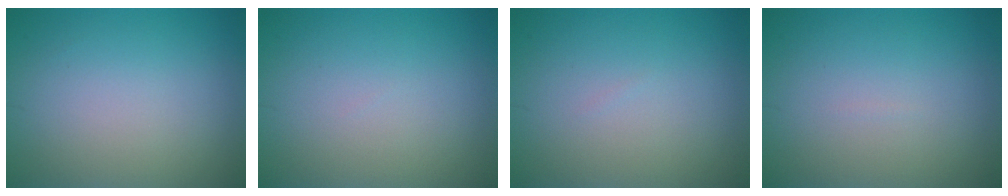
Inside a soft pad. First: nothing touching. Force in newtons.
{"total": 0.0}
{"total": 0.0}
{"total": 0.0}